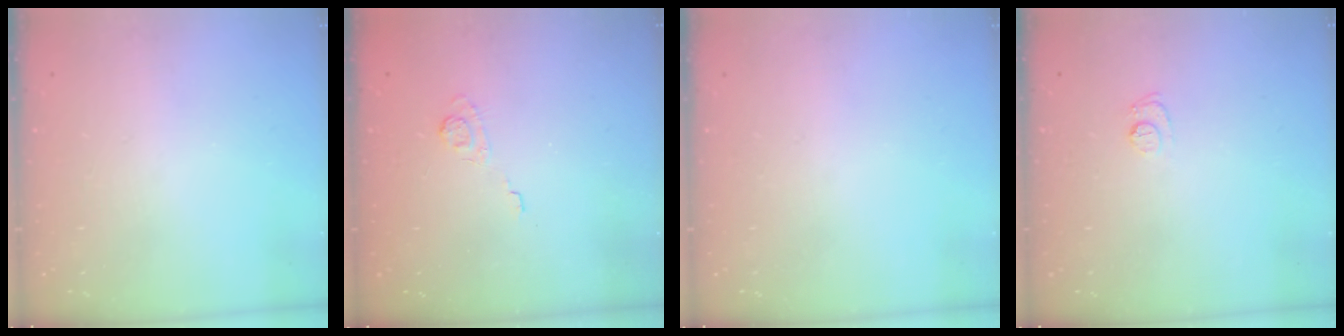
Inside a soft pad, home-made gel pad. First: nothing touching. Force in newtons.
{"total": 2.6, "press": 2.2, "slide": 1.5}
{"total": 0.0}
{"total": 5.7, "press": 5.7, "slide": 0.6}